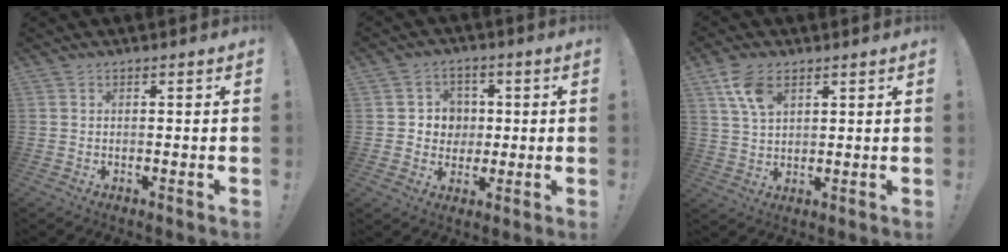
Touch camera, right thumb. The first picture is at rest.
{"total": 6.7, "force": [0.7, 6.6, 1.1], "torque": [-0.018, -0.007, 0.017]}
{"total": 8.2, "force": [4.2, 4.6, 5.4], "torque": [-0.104, -0.013, 0.080]}